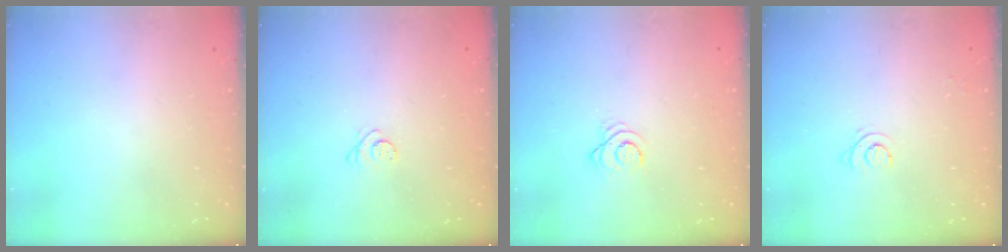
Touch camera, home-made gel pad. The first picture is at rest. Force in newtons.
{"total": 2.3, "press": 2.3, "slide": 0.3}
{"total": 3.2, "press": 3.1, "slide": 0.4}
{"total": 3.6, "press": 3.6, "slide": 0.6}